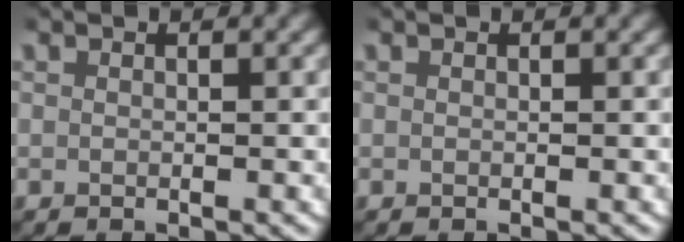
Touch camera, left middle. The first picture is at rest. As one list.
[{"total": 0.0}]